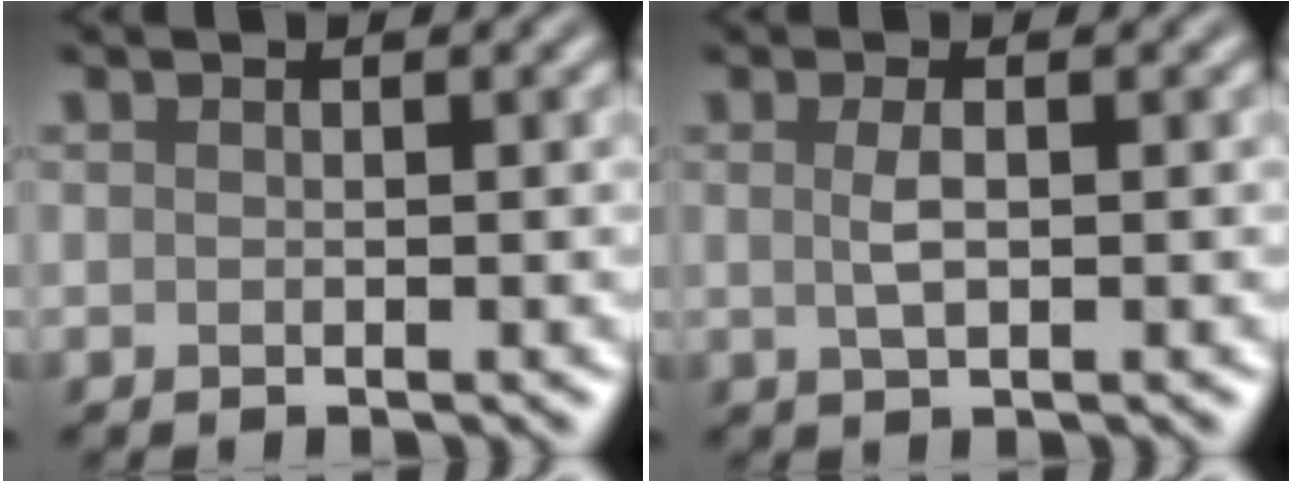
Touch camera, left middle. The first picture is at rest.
{"total": 1.5, "force": [0.0, 0.4, 1.4], "torque": [-0.031, 0.001, 0.003]}